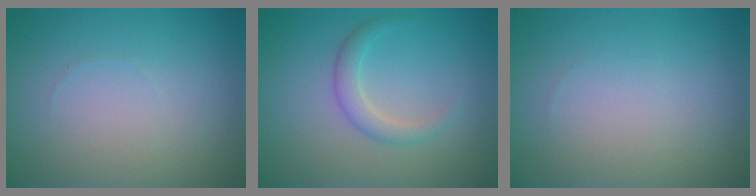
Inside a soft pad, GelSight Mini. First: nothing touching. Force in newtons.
{"total": 2.0, "press": 2.0, "slide": 0.2}
{"total": 0.0}